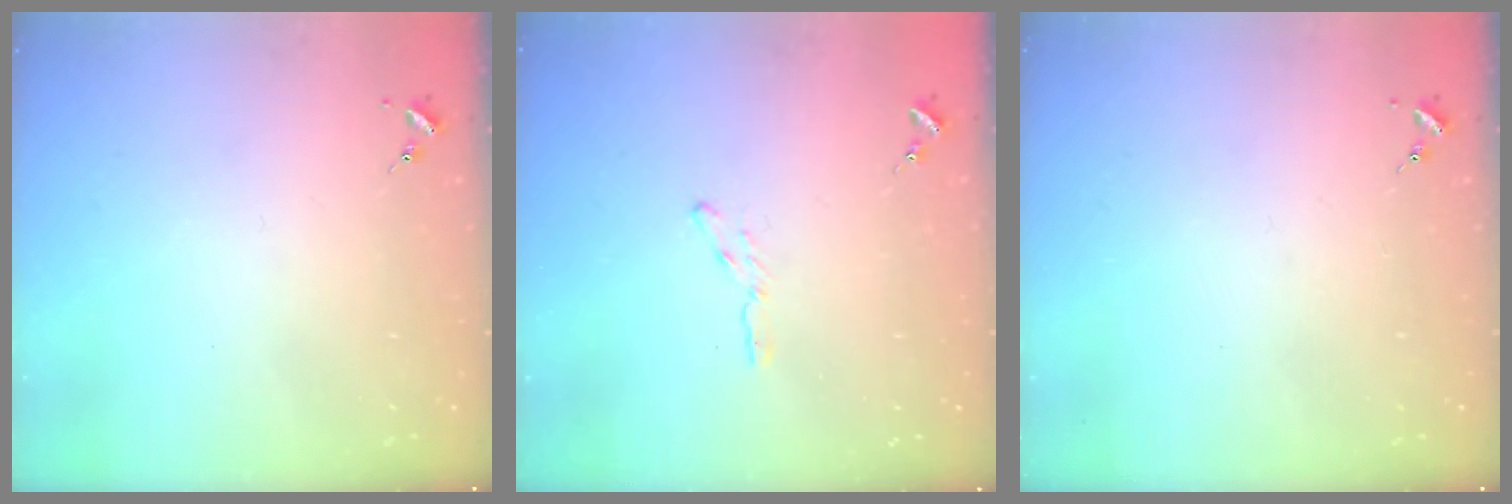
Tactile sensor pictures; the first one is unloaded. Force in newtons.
{"total": 3.0, "press": 3.0, "slide": 0.3}
{"total": 0.0}